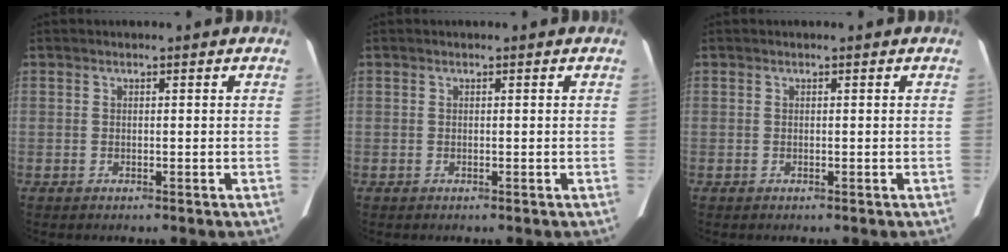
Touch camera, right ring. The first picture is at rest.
{"total": 0.0}
{"total": 0.0}